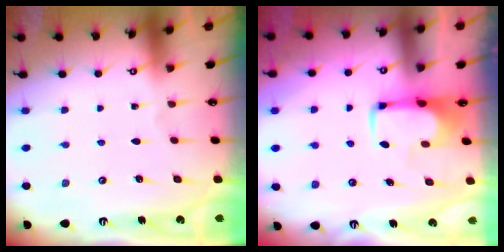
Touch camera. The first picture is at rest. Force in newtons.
{"total": 1.8, "press": 1.8, "slide": 0.5}